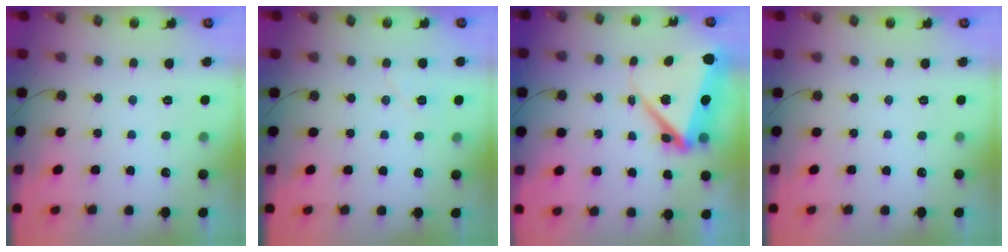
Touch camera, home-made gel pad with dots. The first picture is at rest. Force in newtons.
{"total": 5.7, "press": 5.1, "slide": 2.4}
{"total": 12.4, "press": 12.3, "slide": 1.5}
{"total": 0.0}